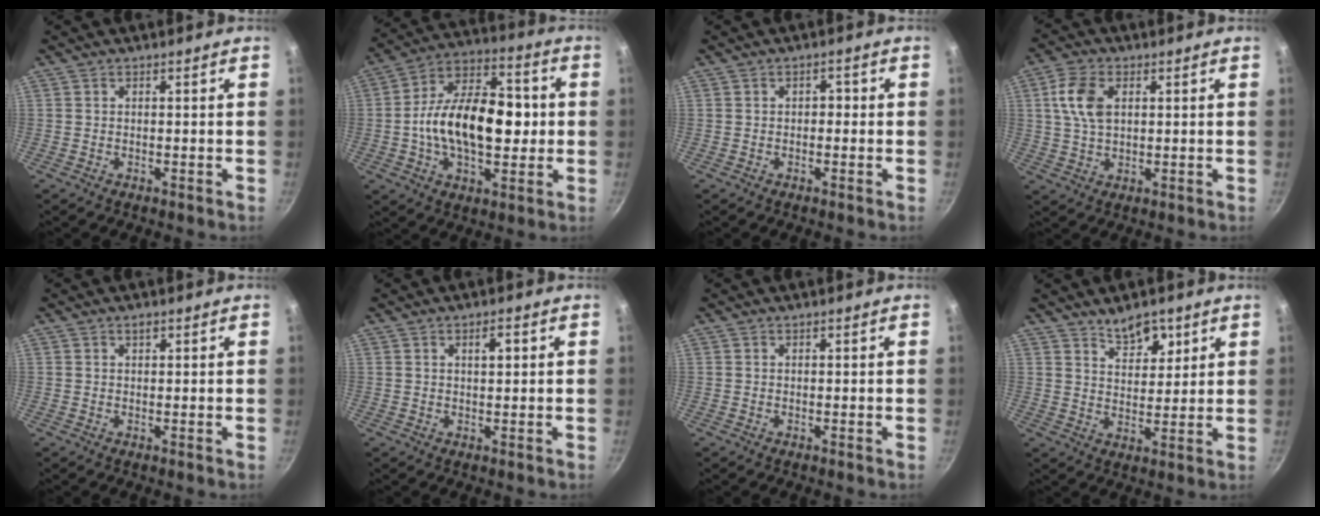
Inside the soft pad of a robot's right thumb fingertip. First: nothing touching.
{"total": 20.3, "force": [-0.5, 12.0, 16.4], "torque": [-0.235, 0.033, -0.022]}
{"total": 1.7, "force": [-0.1, 1.2, 1.2], "torque": [-0.007, 0.008, -0.003]}
{"total": 7.8, "force": [2.0, 4.8, 5.8], "torque": [-0.108, 0.005, 0.037]}
{"total": 1.1, "force": [0.6, 0.5, 0.7], "torque": [-0.008, -0.003, 0.008]}
{"total": 2.7, "force": [1.0, 1.1, 2.3], "torque": [-0.025, 0.004, 0.017]}
{"total": 0.0}
{"total": 7.0, "force": [4.6, 3.6, 3.8], "torque": [-0.035, -0.036, 0.074]}